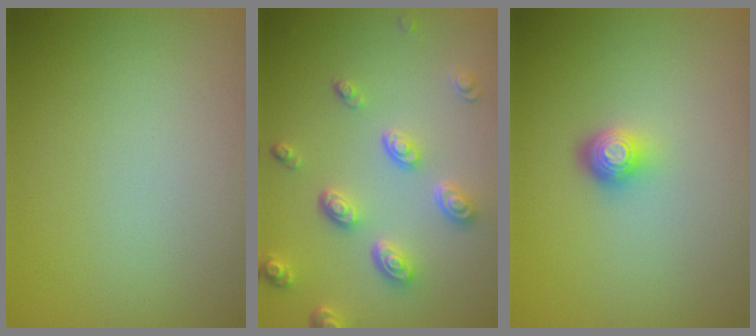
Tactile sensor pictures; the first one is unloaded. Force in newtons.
{"total": 4.5, "press": 3.6, "slide": 2.8}
{"total": 2.0, "press": 1.5, "slide": 1.4}